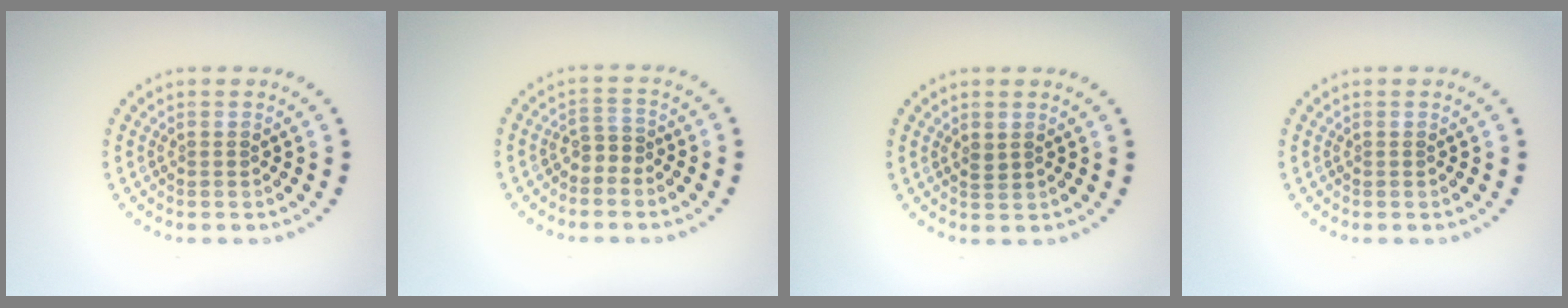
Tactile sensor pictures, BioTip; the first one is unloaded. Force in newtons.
{"total": 1.7, "press": 1.3, "slide": 1.1}
{"total": 0.8, "press": 0.8, "slide": 0.3}
{"total": 0.0}